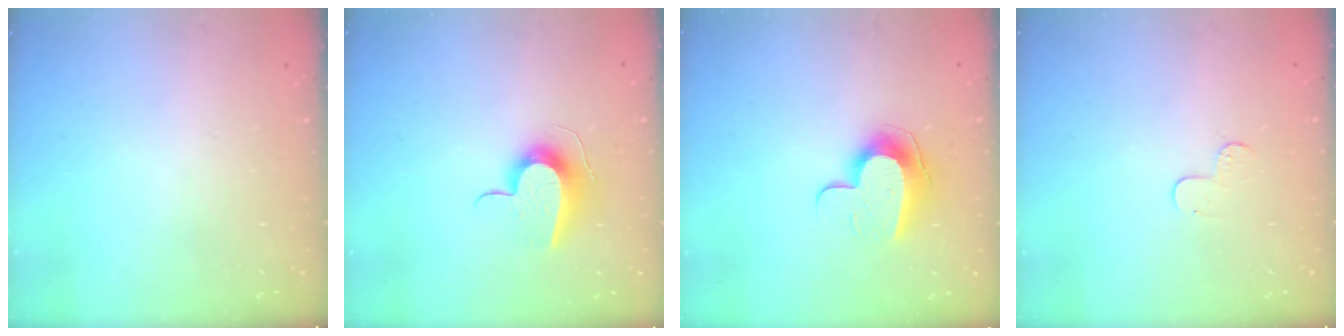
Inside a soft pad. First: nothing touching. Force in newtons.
{"total": 11.1, "press": 11.0, "slide": 0.5}
{"total": 10.6, "press": 10.6, "slide": 0.5}
{"total": 4.6, "press": 4.6, "slide": 0.5}